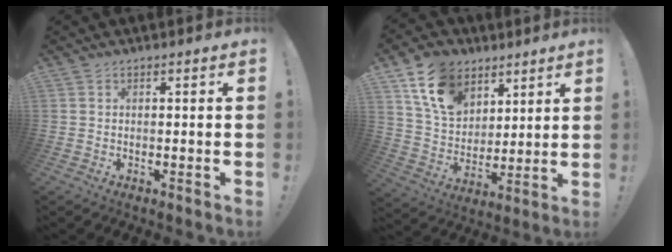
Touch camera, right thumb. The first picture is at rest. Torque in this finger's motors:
{"motor_torque": [0.63, 0.65, 0.09, 0.10, 0.04]}